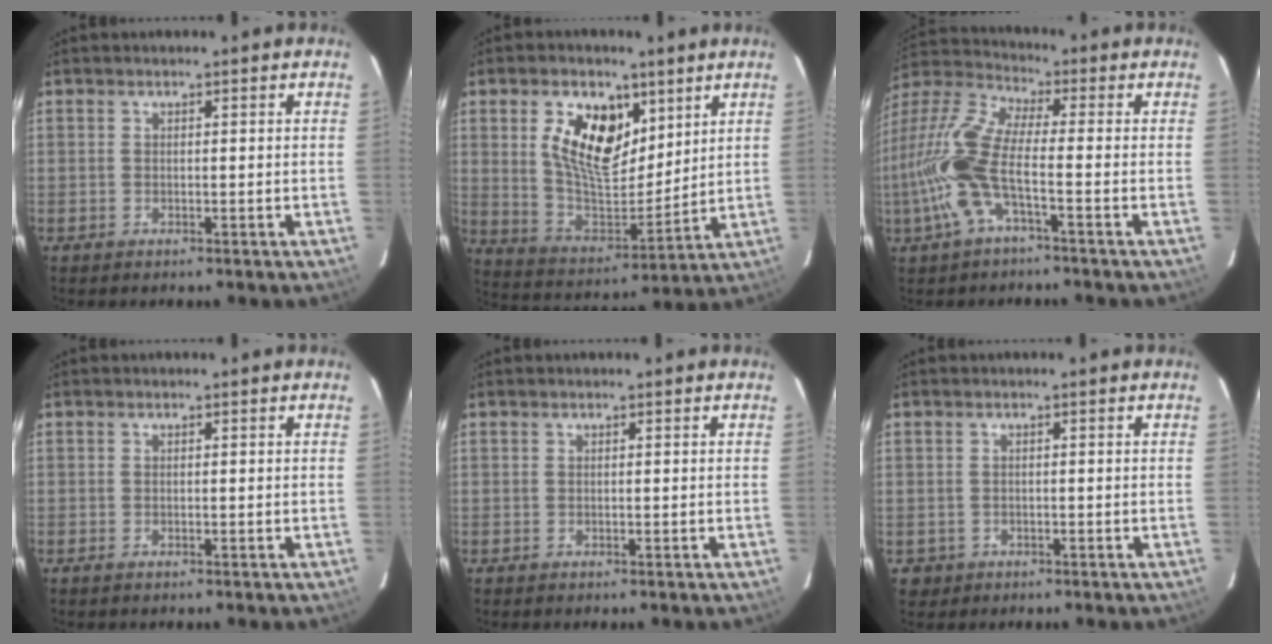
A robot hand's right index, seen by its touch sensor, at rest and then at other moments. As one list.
[{"total": 14.4, "force": [5.9, 7.9, 10.5], "torque": [-0.193, 0.003, 0.115]}, {"total": 13.4, "force": [-3.6, 3.5, 12.4], "torque": [-0.272, 0.002, -0.077]}, {"total": 0.5, "force": [-0.4, 0.2, 0.3], "torque": [-0.008, 0.000, -0.007]}, {"total": 0.0}, {"total": 2.8, "force": [-0.7, 2.6, 0.4], "torque": [-0.008, 0.005, -0.004]}]